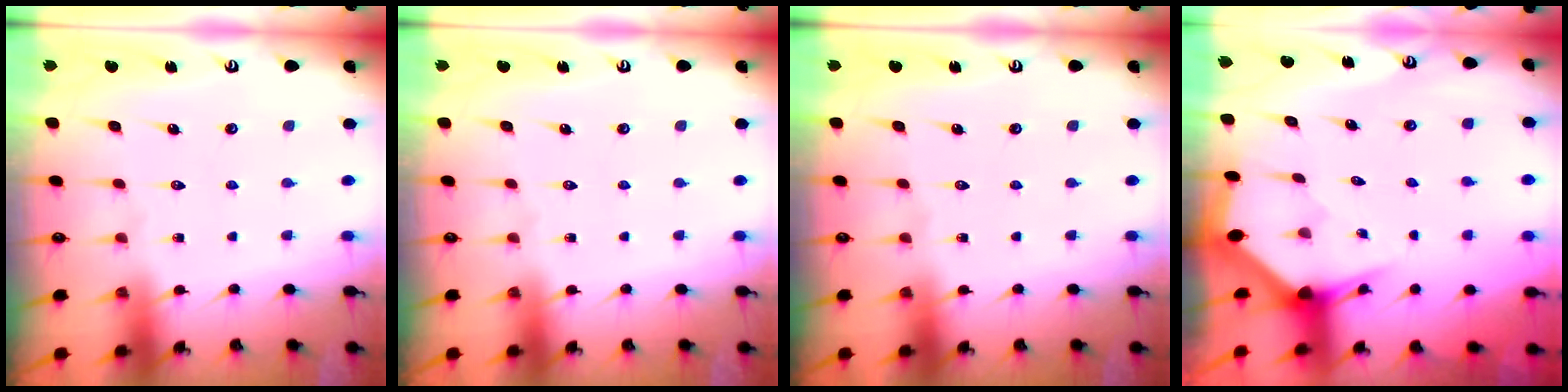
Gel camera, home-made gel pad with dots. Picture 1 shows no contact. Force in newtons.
{"total": 0.0}
{"total": 0.0}
{"total": 2.8, "press": 2.8, "slide": 0.1}